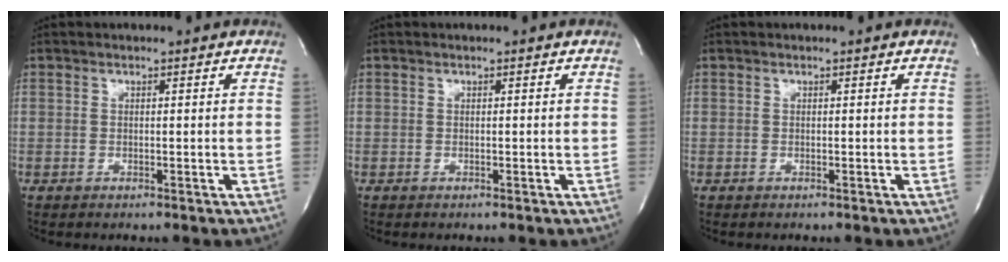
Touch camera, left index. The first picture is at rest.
{"total": 0.0}
{"total": 0.0}